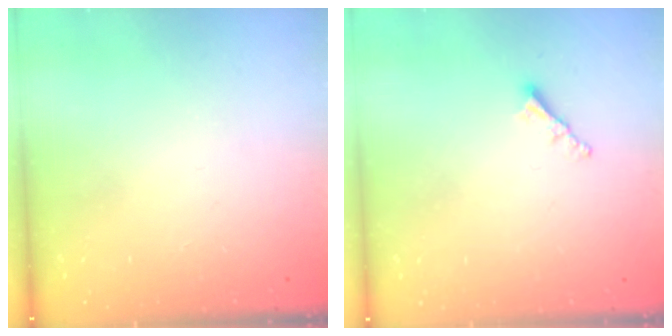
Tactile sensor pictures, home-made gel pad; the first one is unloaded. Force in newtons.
{"total": 2.5, "press": 2.5, "slide": 0.3}